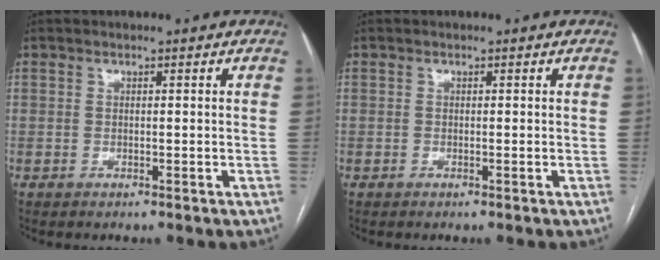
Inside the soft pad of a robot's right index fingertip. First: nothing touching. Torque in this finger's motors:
{"motor_torque": [-0.23, 0.09, 0.03, 0.01]}